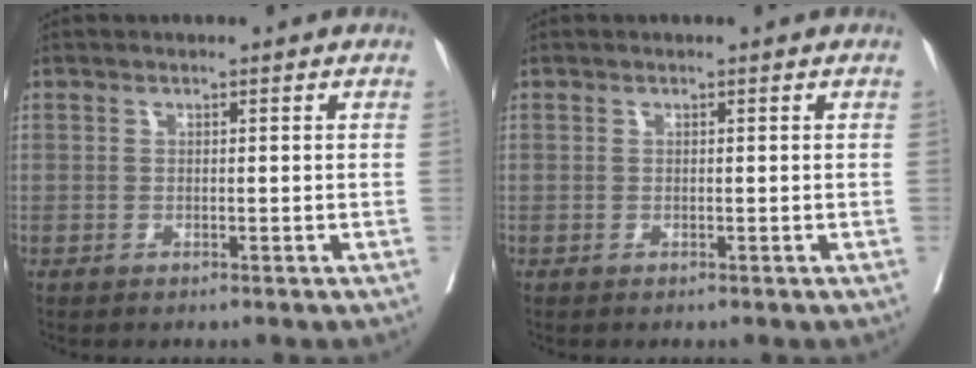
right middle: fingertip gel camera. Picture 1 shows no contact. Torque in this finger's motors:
{"motor_torque": [-0.02, -0.02, 0.00, 0.00]}